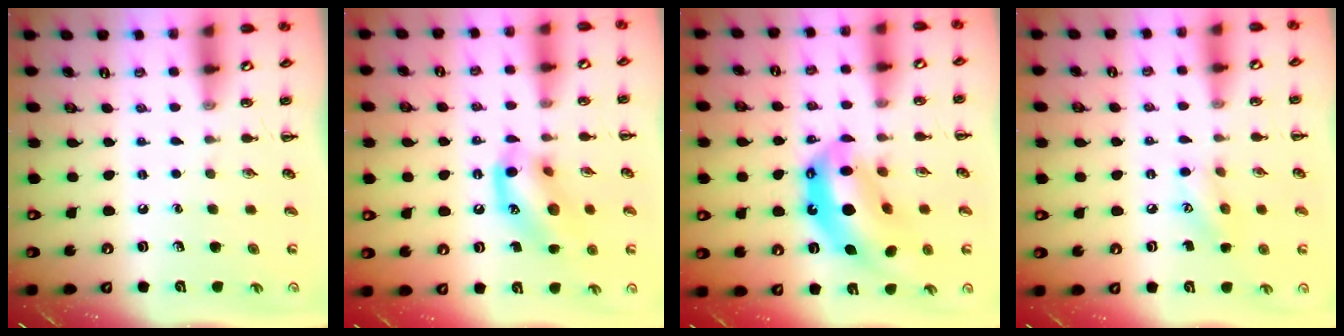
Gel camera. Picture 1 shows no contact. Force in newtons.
{"total": 14.2, "press": 14.1, "slide": 1.5}
{"total": 16.0, "press": 15.4, "slide": 4.4}
{"total": 8.3, "press": 8.3, "slide": 1.0}